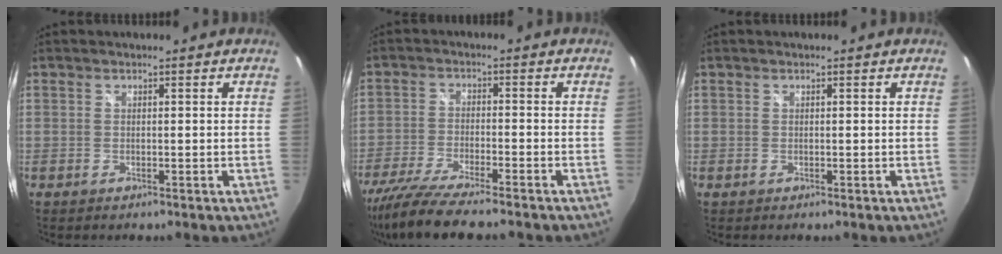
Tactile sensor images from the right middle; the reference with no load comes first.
{"total": 11.5, "force": [-9.8, 0.8, 5.9], "torque": [-0.137, -0.038, -0.178]}
{"total": 0.0}